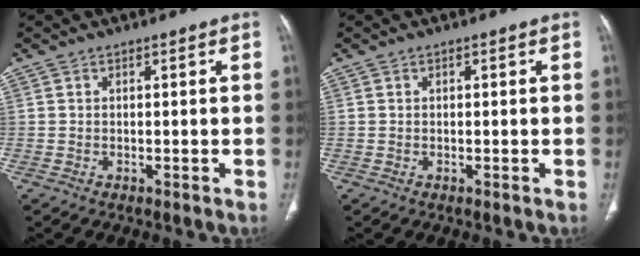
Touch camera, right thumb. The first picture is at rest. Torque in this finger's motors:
{"motor_torque": [-0.38, 0.07, -0.03, 0.42, 0.03]}